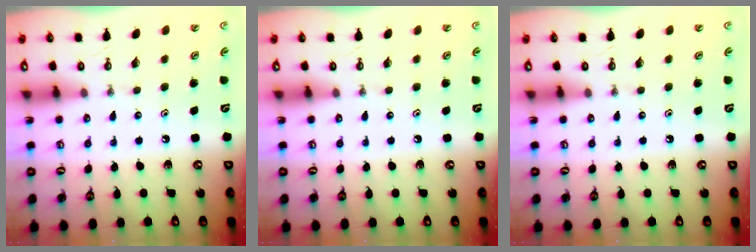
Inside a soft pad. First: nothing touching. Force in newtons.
{"total": 0.0}
{"total": 0.0}